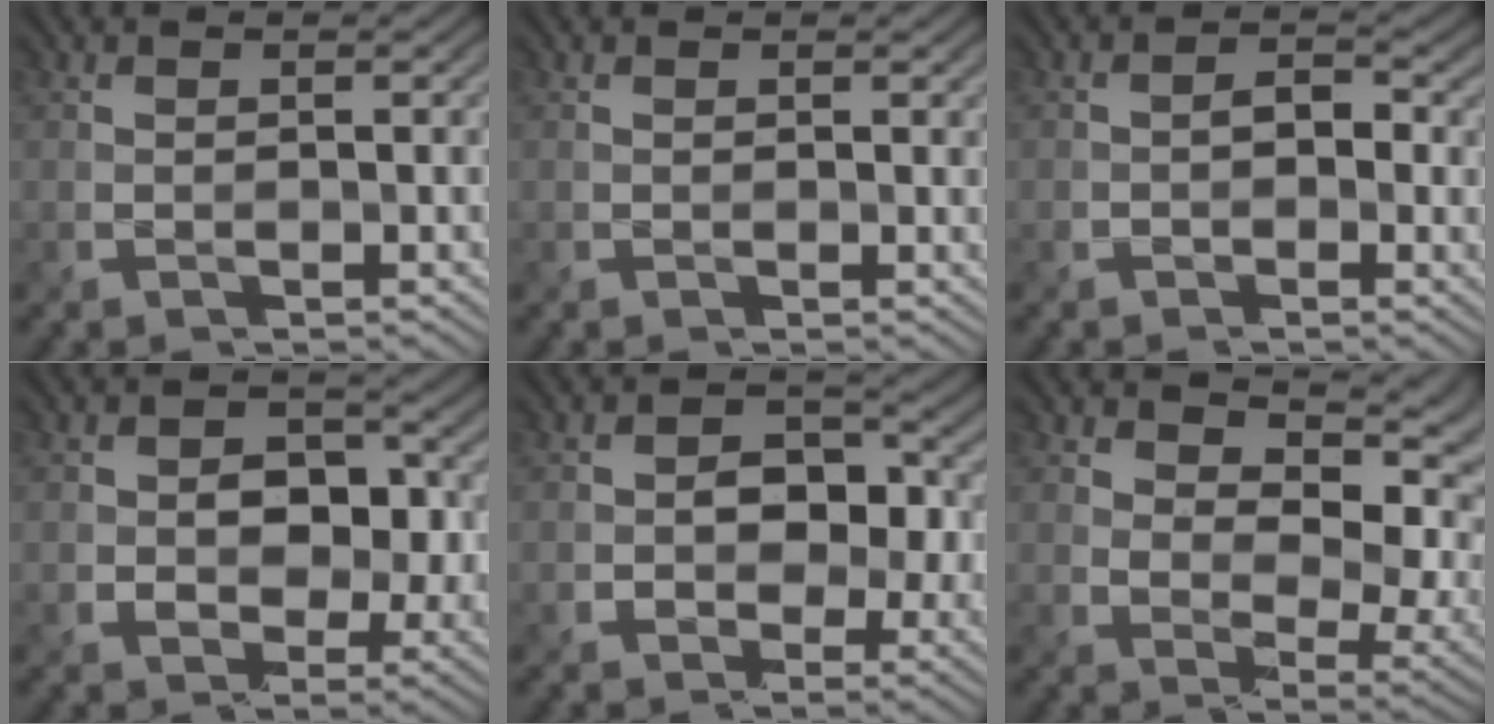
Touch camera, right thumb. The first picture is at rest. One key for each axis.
{"total": 0.7, "fx": 0.4, "fy": 0.2, "fz": 0.5, "tx": -0.007, "ty": -0.003, "tz": 0.011}
{"total": 2.9, "fx": -0.3, "fy": 2.2, "fz": 1.8, "tx": -0.022, "ty": -0.004, "tz": -0.002}
{"total": 7.4, "fx": 0.8, "fy": 5.8, "fz": 4.6, "tx": -0.069, "ty": -0.013, "tz": 0.006}
{"total": 6.8, "fx": 0.2, "fy": 5.5, "fz": 4.0, "tx": -0.058, "ty": -0.009, "tz": -0.006}
{"total": 10.4, "fx": 4.5, "fy": 6.3, "fz": 7.0, "tx": -0.119, "ty": -0.008, "tz": 0.082}